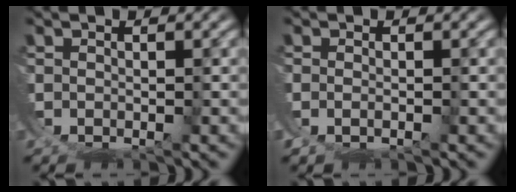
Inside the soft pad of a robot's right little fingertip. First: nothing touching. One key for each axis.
{"total": 1.0, "fx": -0.2, "fy": 0.7, "fz": 0.7, "tx": -0.020, "ty": -0.007, "tz": 0.000}